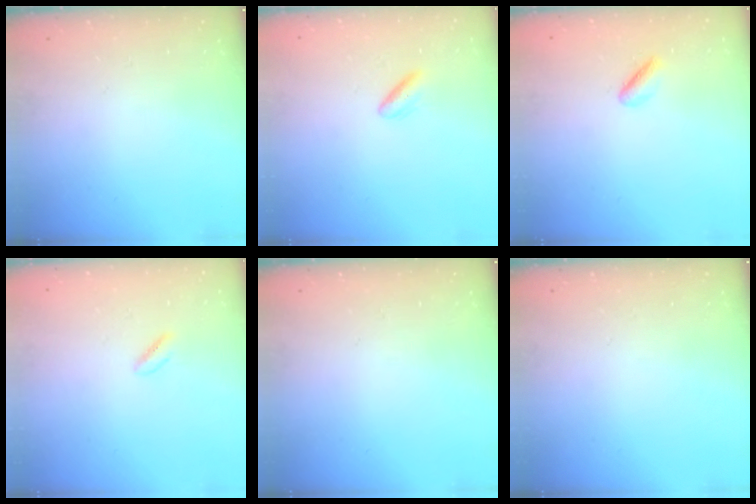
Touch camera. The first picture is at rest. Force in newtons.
{"total": 2.7, "press": 2.4, "slide": 1.2}
{"total": 2.0, "press": 1.8, "slide": 1.0}
{"total": 1.6, "press": 1.2, "slide": 1.0}
{"total": 0.0}
{"total": 0.0}